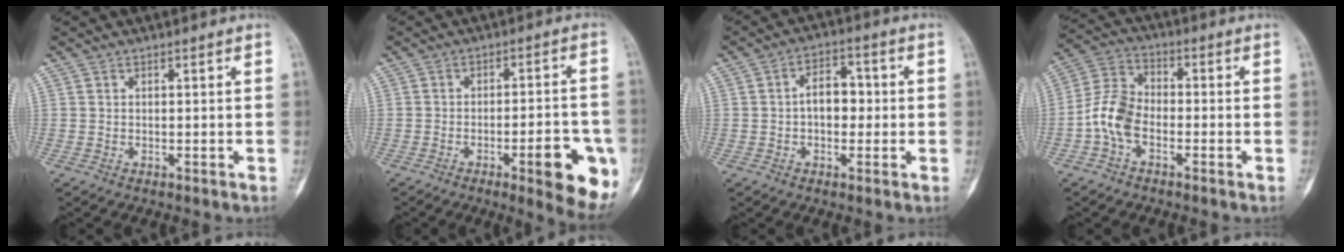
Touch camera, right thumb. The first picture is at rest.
{"total": 12.8, "force": [-5.0, 3.4, 11.2], "torque": [-0.127, 0.015, -0.059]}
{"total": 5.7, "force": [-0.3, 3.8, 4.3], "torque": [-0.042, 0.016, -0.011]}
{"total": 8.3, "force": [-2.7, 5.2, 5.9], "torque": [-0.114, 0.029, -0.065]}